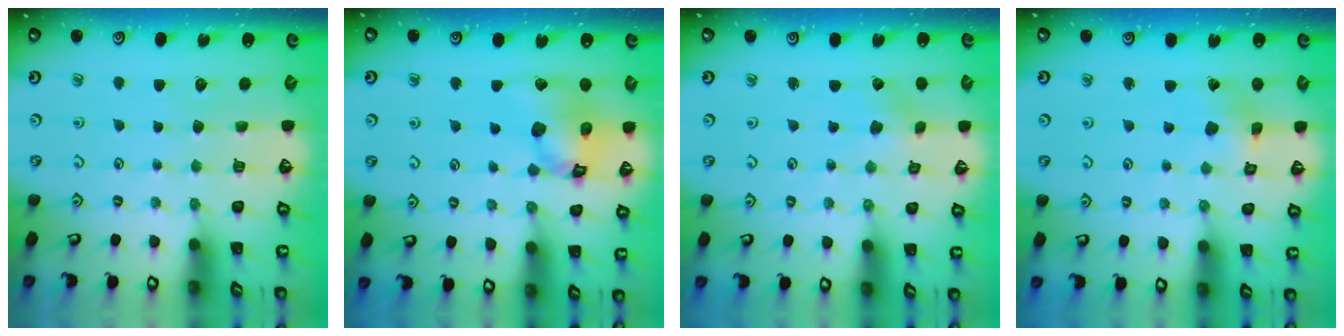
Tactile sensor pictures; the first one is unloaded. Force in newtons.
{"total": 15.1, "press": 15.0, "slide": 1.9}
{"total": 1.2, "press": 1.2, "slide": 0.2}
{"total": 3.1, "press": 3.1, "slide": 0.5}